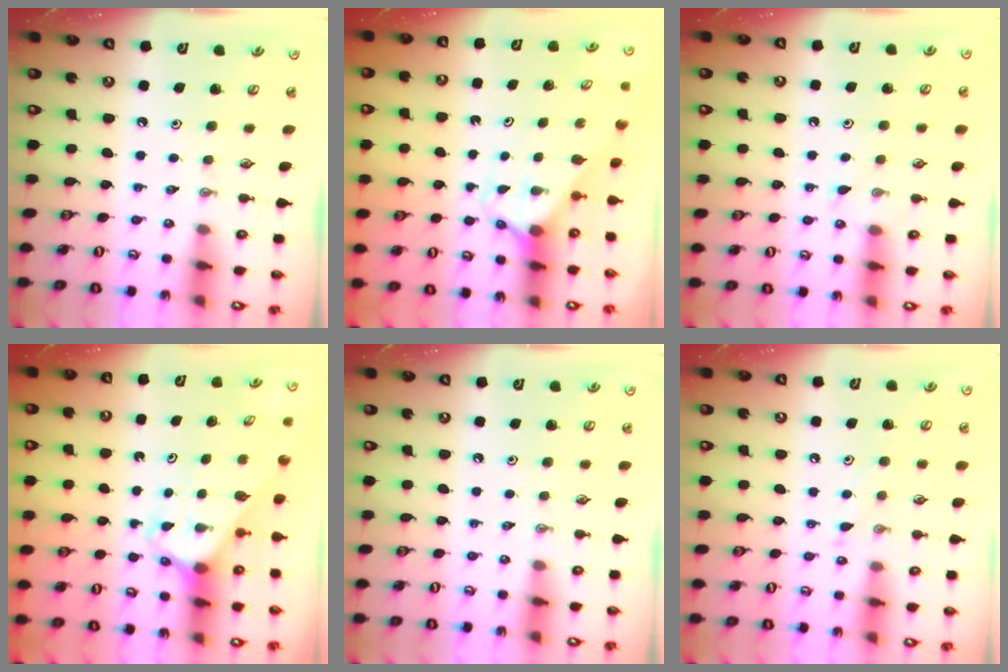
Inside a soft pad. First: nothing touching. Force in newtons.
{"total": 2.4, "press": 2.4, "slide": 0.1}
{"total": 4.6, "press": 4.6, "slide": 0.5}
{"total": 2.6, "press": 2.6, "slide": 0.2}
{"total": 0.0}
{"total": 5.8, "press": 5.8, "slide": 0.5}